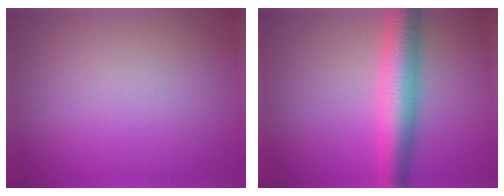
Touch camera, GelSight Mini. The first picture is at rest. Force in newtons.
{"total": 6.2, "press": 6.2, "slide": 0.1}